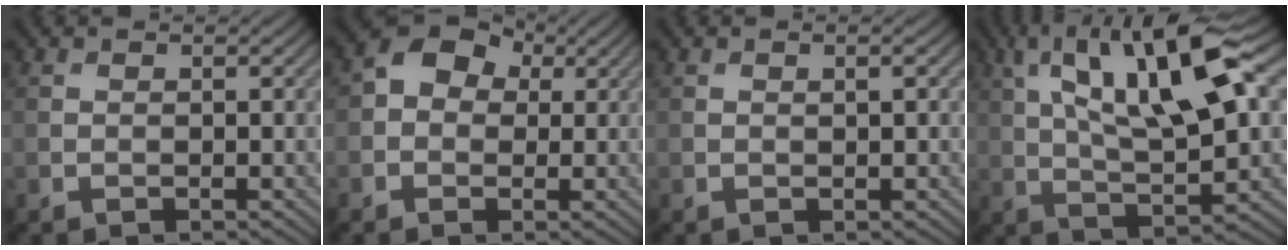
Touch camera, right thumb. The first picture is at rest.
{"total": 5.7, "force": [1.1, 4.5, 3.4], "torque": [-0.063, 0.009, 0.007]}
{"total": 0.9, "force": [0.2, 0.2, 0.9], "torque": [-0.015, 0.003, 0.004]}
{"total": 15.9, "force": [5.8, 5.5, 13.7], "torque": [-0.255, 0.023, 0.097]}